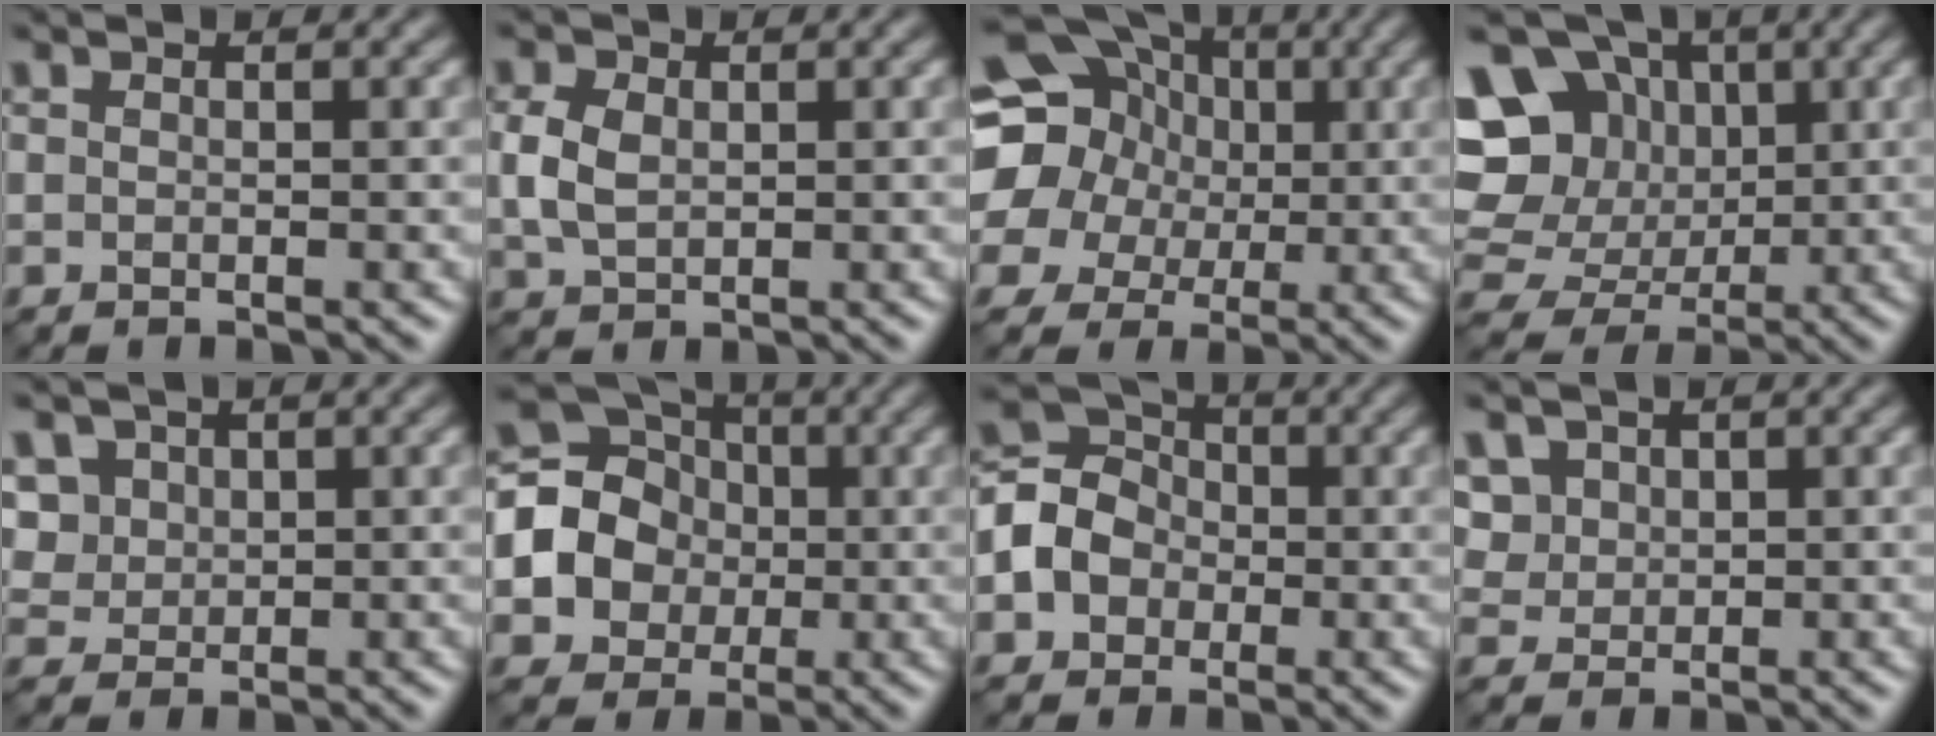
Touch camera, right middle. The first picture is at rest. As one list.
[{"total": 3.0, "force": [0.4, 2.2, 2.0], "torque": [-0.055, 0.002, 0.011]}, {"total": 18.4, "force": [4.6, 16.6, 6.5], "torque": [-0.165, 0.023, 0.055]}, {"total": 12.9, "force": [3.3, 10.9, 6.2], "torque": [-0.148, 0.034, 0.042]}, {"total": 5.0, "force": [2.3, 4.0, 1.8], "torque": [-0.050, 0.012, 0.038]}, {"total": 10.9, "force": [-0.5, 10.2, 3.8], "torque": [-0.111, 0.023, -0.032]}, {"total": 5.2, "force": [-0.8, 4.6, 2.3], "torque": [-0.038, 0.011, -0.026]}, {"total": 4.5, "force": [2.4, 3.4, 1.7], "torque": [-0.047, 0.008, 0.041]}]